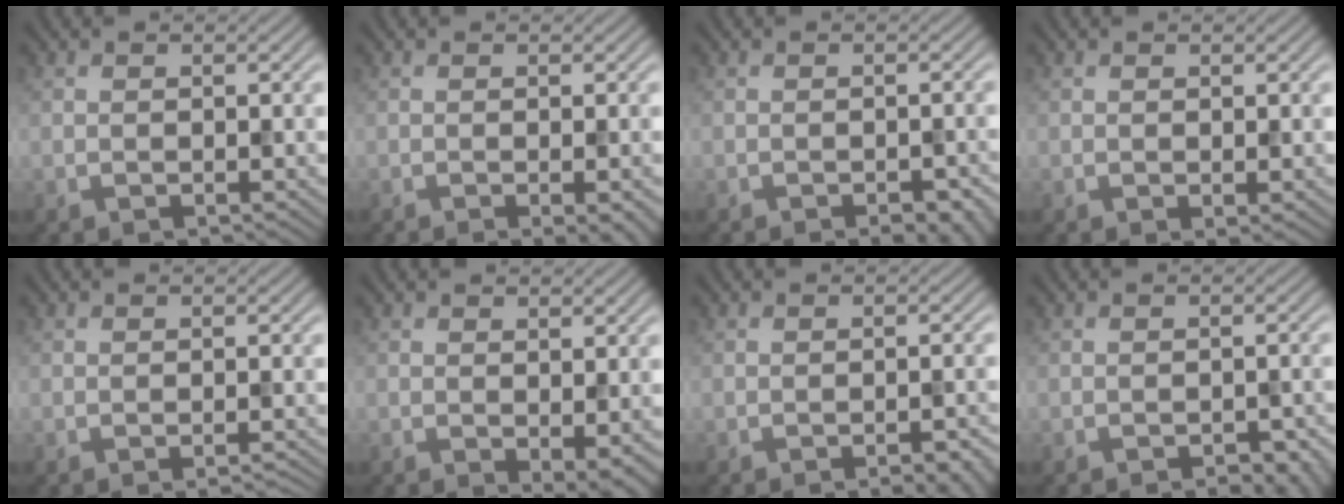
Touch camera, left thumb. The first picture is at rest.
{"total": 3.4, "force": [-1.4, 0.7, 3.0], "torque": [-0.036, 0.001, -0.020]}
{"total": 4.1, "force": [-2.7, 1.3, 2.7], "torque": [-0.037, 0.003, -0.021]}
{"total": 0.6, "force": [0.1, 0.1, 0.6], "torque": [-0.010, -0.003, 0.001]}
{"total": 1.2, "force": [-0.7, 0.2, 0.9], "torque": [-0.006, 0.003, -0.016]}
{"total": 2.6, "force": [-0.4, 0.8, 2.5], "torque": [-0.040, -0.008, -0.005]}
{"total": 3.9, "force": [-2.6, 0.9, 2.8], "torque": [-0.032, 0.010, -0.032]}
{"total": 4.0, "force": [-3.0, 1.3, 2.3], "torque": [-0.034, 0.010, -0.027]}